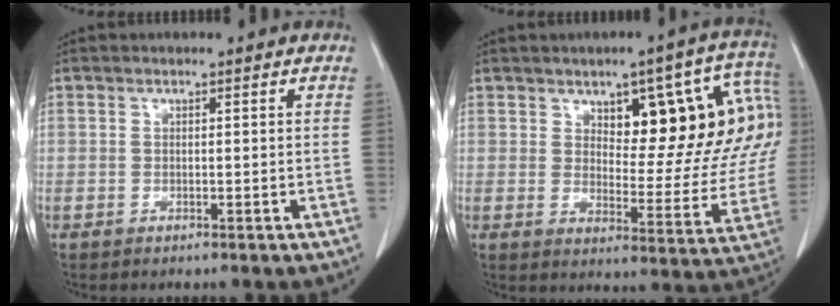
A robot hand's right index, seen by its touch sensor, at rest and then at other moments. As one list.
[{"total": 17.9, "force": [6.2, 6.7, 15.4], "torque": [-0.187, 0.019, 0.084]}]